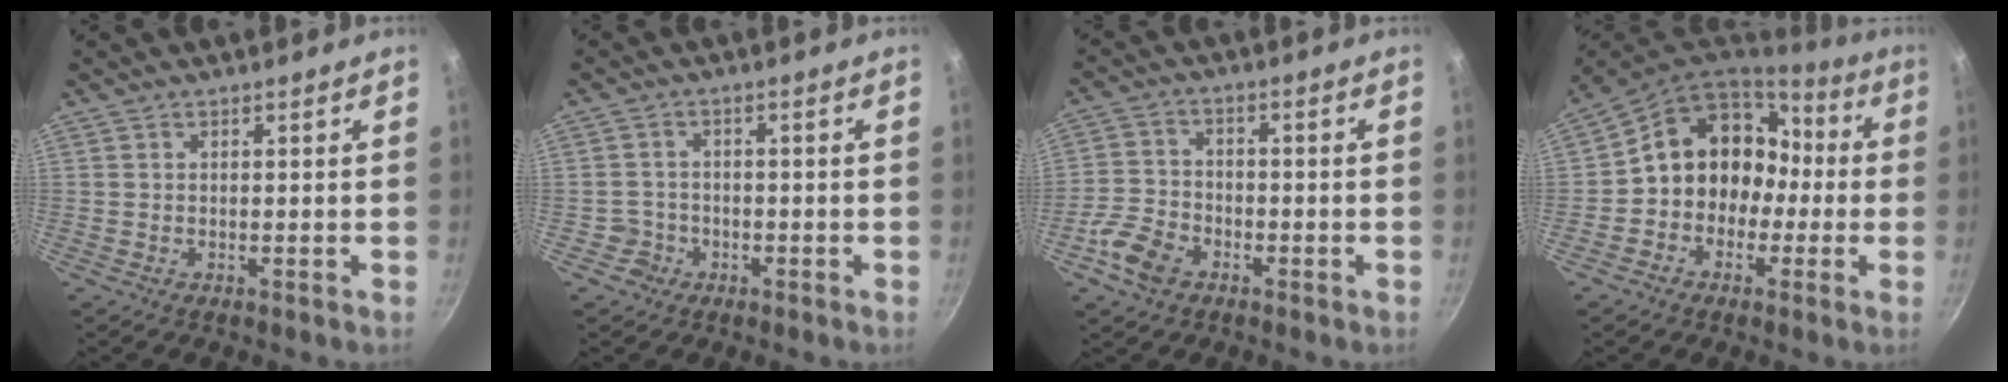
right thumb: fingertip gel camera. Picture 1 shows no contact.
{"total": 3.3, "force": [-1.5, 3.0, 0.3], "torque": [0.011, 0.023, -0.023]}
{"total": 7.9, "force": [-3.9, 5.5, 4.2], "torque": [-0.073, 0.024, -0.083]}
{"total": 14.4, "force": [-1.1, 12.4, 7.4], "torque": [-0.064, 0.059, -0.024]}